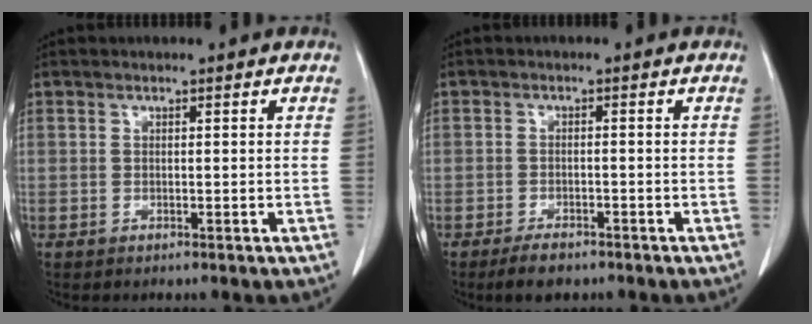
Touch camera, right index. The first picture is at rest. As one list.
[{"total": 3.5, "force": [-2.6, 1.4, 1.8], "torque": [-0.034, -0.002, -0.040]}]